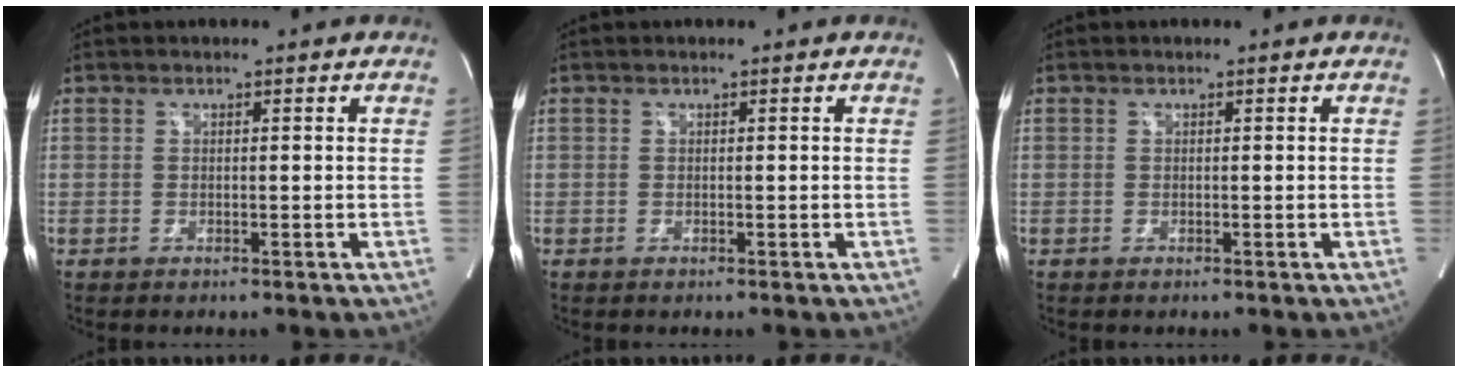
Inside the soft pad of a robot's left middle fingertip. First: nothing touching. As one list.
[{"total": 0.0}, {"total": 0.0}]